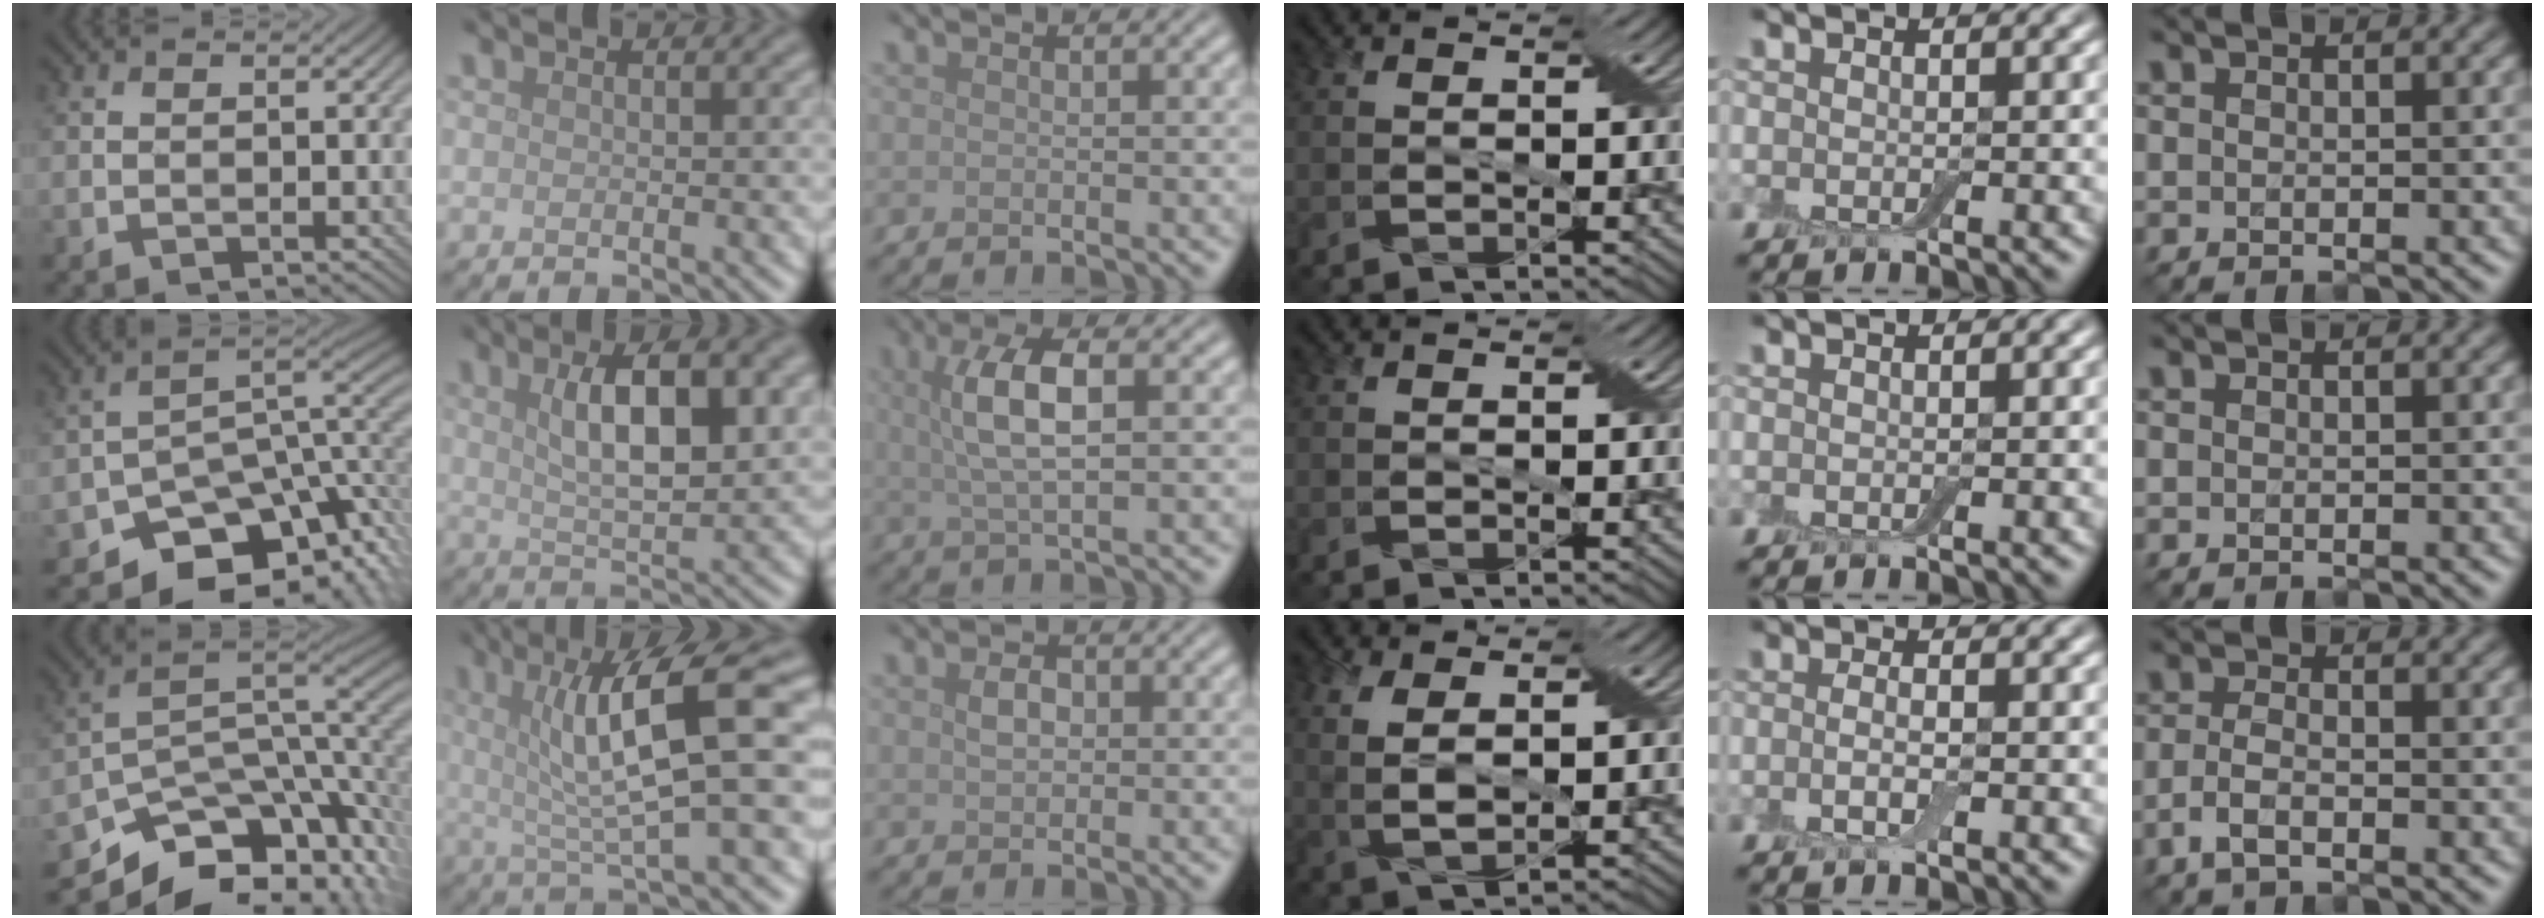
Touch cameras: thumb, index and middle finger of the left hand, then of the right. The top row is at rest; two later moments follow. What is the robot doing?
{"motion": "wrap", "object": "bandage"}